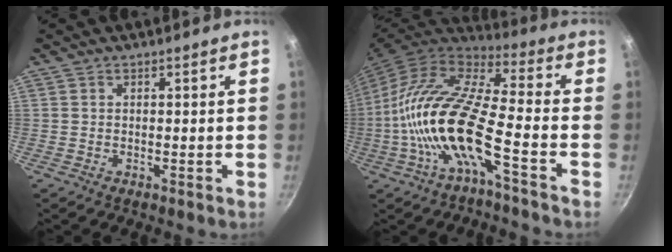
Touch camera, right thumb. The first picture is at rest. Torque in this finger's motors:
{"motor_torque": [0.49, 1.28, 2.37, -0.40, 0.76]}